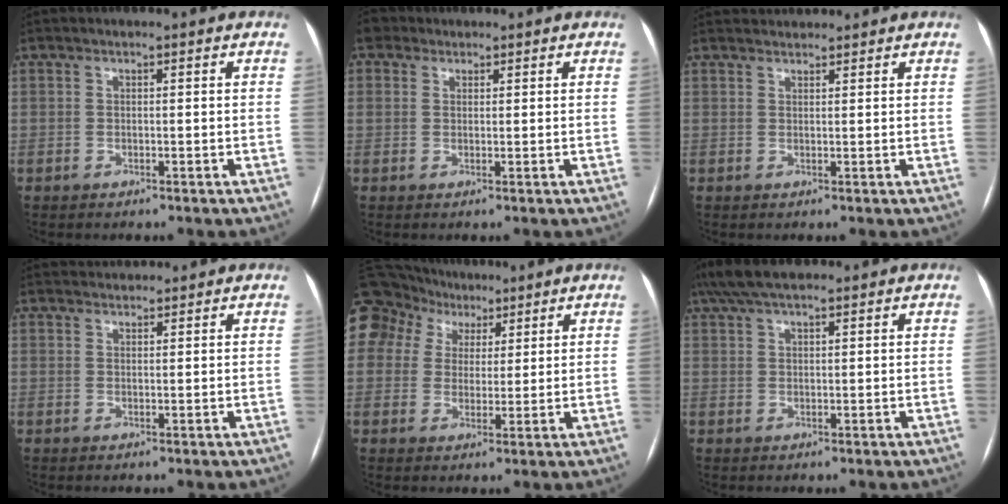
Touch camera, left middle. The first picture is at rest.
{"total": 0.6, "force": [-0.1, 0.3, -0.5], "torque": [0.019, 0.001, -0.001]}
{"total": 3.2, "force": [3.1, 0.5, 0.2], "torque": [-0.005, 0.031, 0.053]}
{"total": 3.4, "force": [3.4, 0.5, 0.2], "torque": [-0.006, 0.031, 0.057]}
{"total": 14.5, "force": [8.1, 11.1, 4.5], "torque": [-0.146, 0.067, 0.154]}
{"total": 7.4, "force": [5.7, 1.8, 4.3], "torque": [-0.079, 0.038, 0.103]}